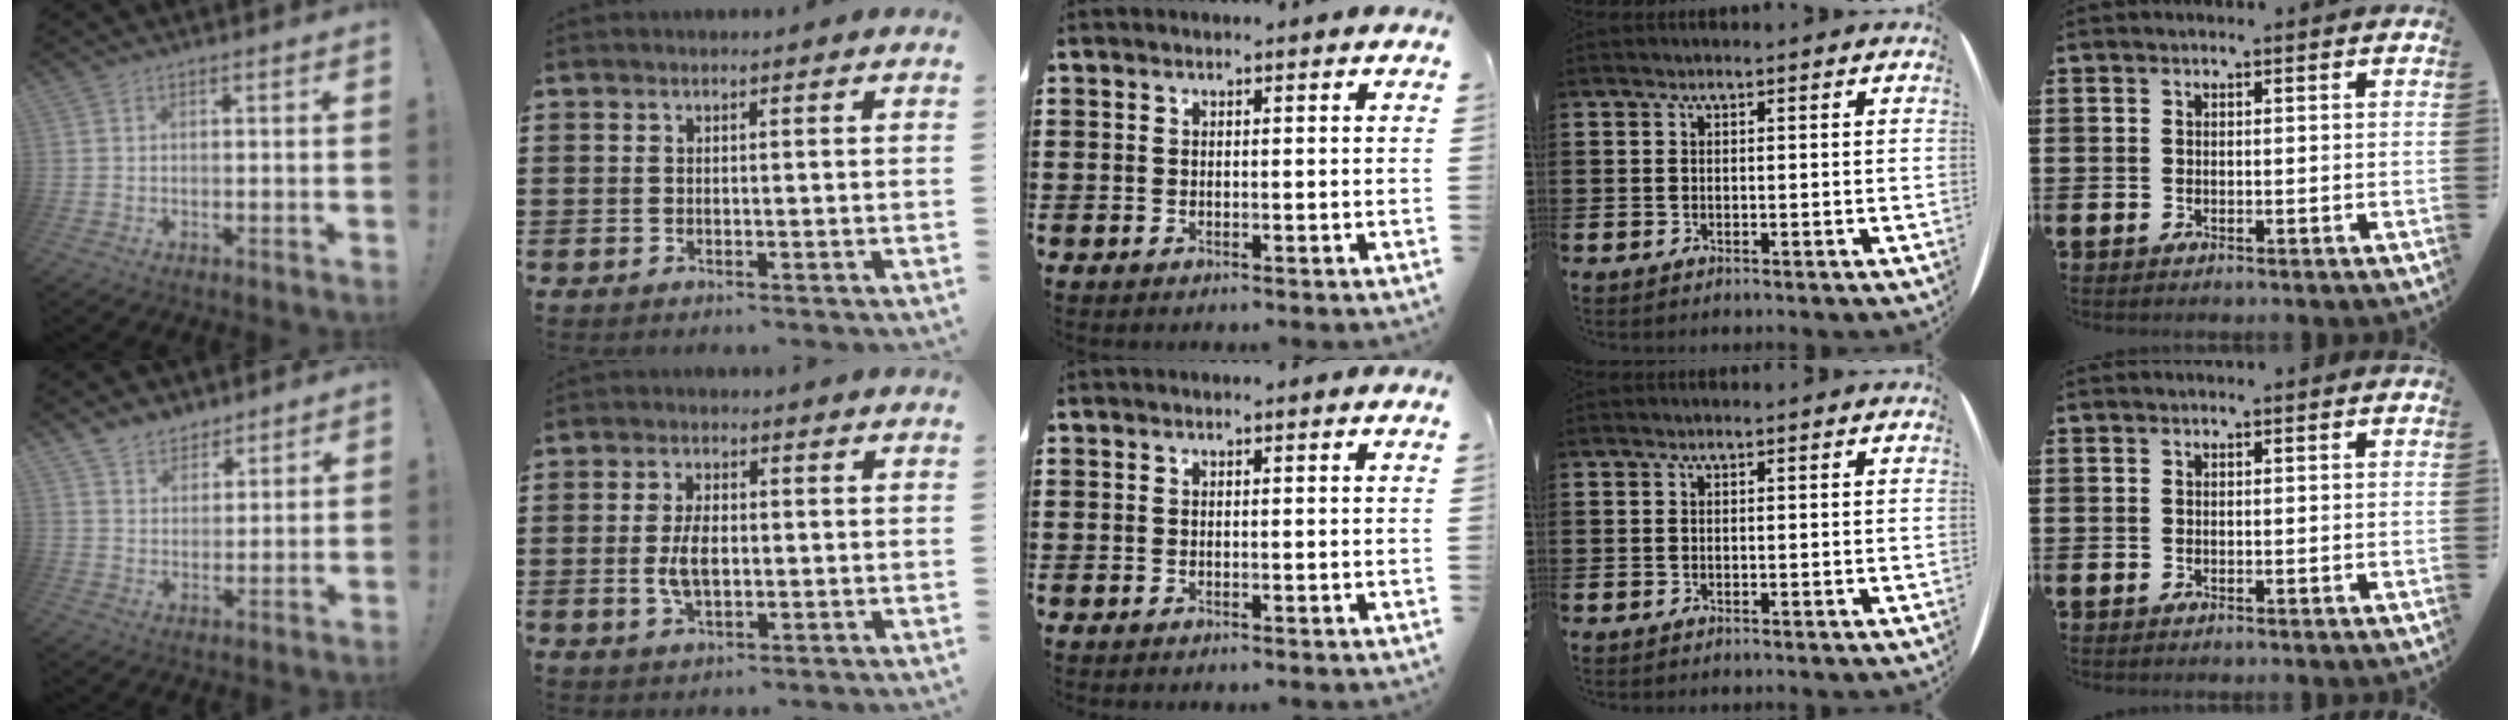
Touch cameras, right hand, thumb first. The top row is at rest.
{"thumb": {"total": 6.8, "force": [5.7, 3.7, 0.7], "torque": [-0.023, -0.037, 0.111]}, "index": {"total": 5.0, "force": [-0.4, 2.5, 4.3], "torque": [-0.094, 0.002, -0.010]}}